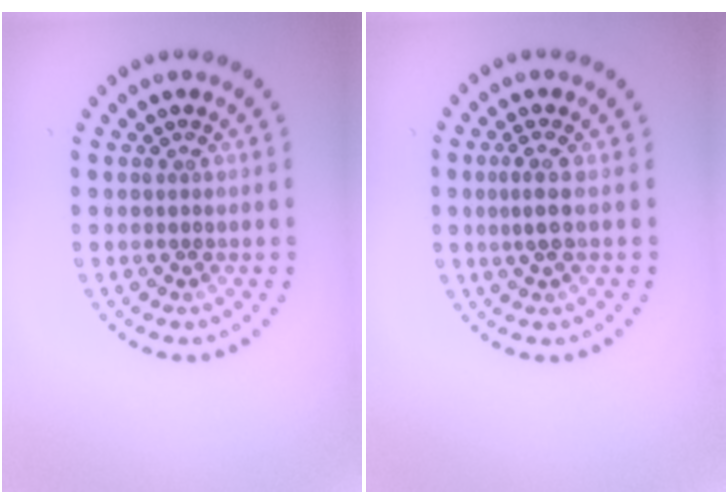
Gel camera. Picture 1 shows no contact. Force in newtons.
{"total": 1.8, "press": 1.5, "slide": 1.1}